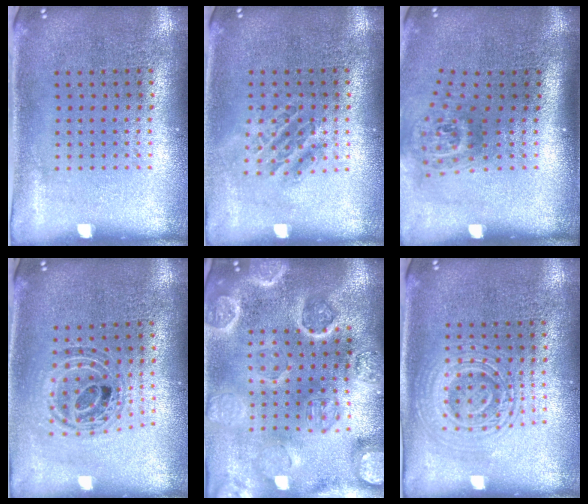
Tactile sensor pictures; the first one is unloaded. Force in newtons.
{"total": 1.0, "press": 1.0, "slide": 0.4}
{"total": 1.8, "press": 1.2, "slide": 1.4}
{"total": 0.8, "press": 0.8, "slide": 0.2}
{"total": 4.6, "press": 4.1, "slide": 2.0}
{"total": 2.8, "press": 2.8, "slide": 0.6}